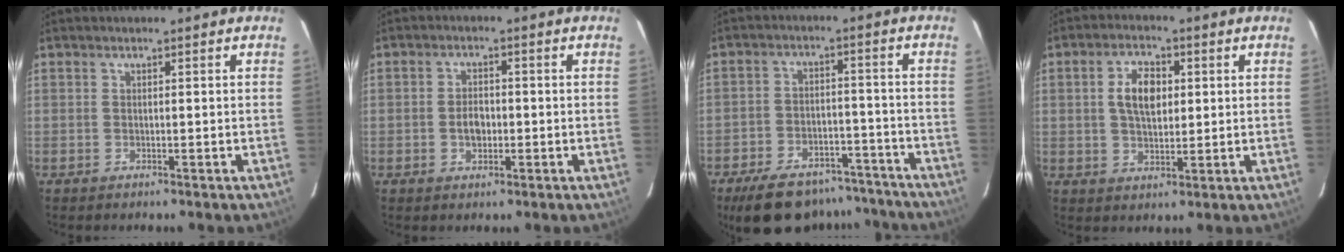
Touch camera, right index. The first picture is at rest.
{"total": 3.6, "force": [-0.7, 2.4, 2.5], "torque": [-0.045, 0.005, -0.010]}
{"total": 19.0, "force": [-15.7, 7.9, 7.4], "torque": [-0.154, 0.025, -0.204]}
{"total": 6.9, "force": [1.3, 4.0, 5.5], "torque": [-0.101, 0.013, 0.027]}